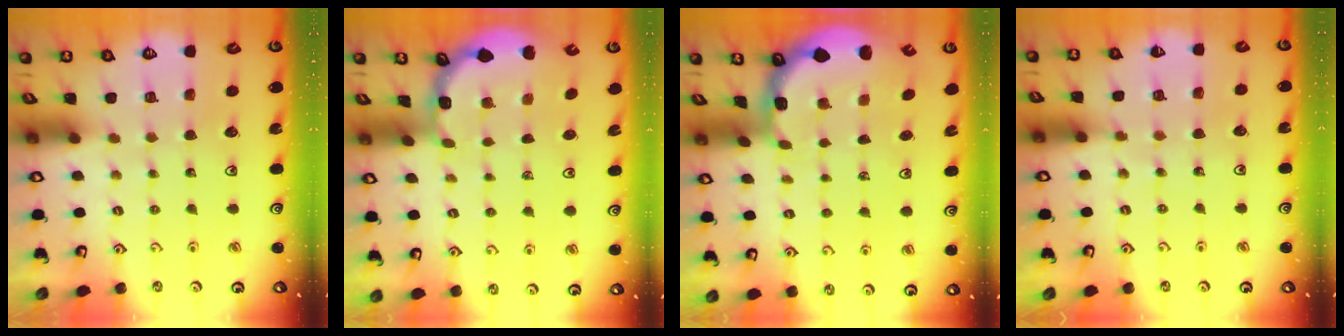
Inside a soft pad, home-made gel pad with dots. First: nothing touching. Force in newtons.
{"total": 2.1, "press": 2.1, "slide": 0.2}
{"total": 1.5, "press": 1.2, "slide": 0.7}
{"total": 6.4, "press": 6.3, "slide": 1.0}